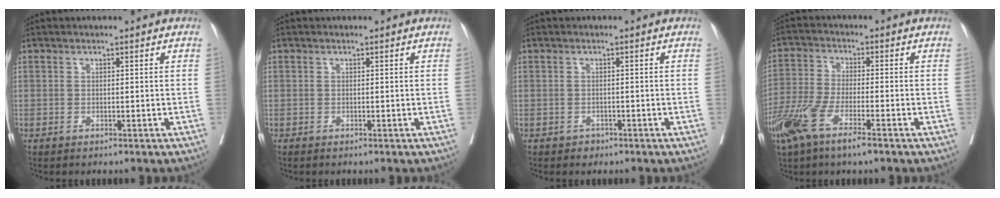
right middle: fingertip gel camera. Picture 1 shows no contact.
{"total": 0.0}
{"total": 1.0, "force": [-0.7, 0.7, 0.1], "torque": [-0.001, 0.002, -0.010]}
{"total": 8.8, "force": [-5.2, 1.7, 6.9], "torque": [-0.148, -0.018, -0.102]}